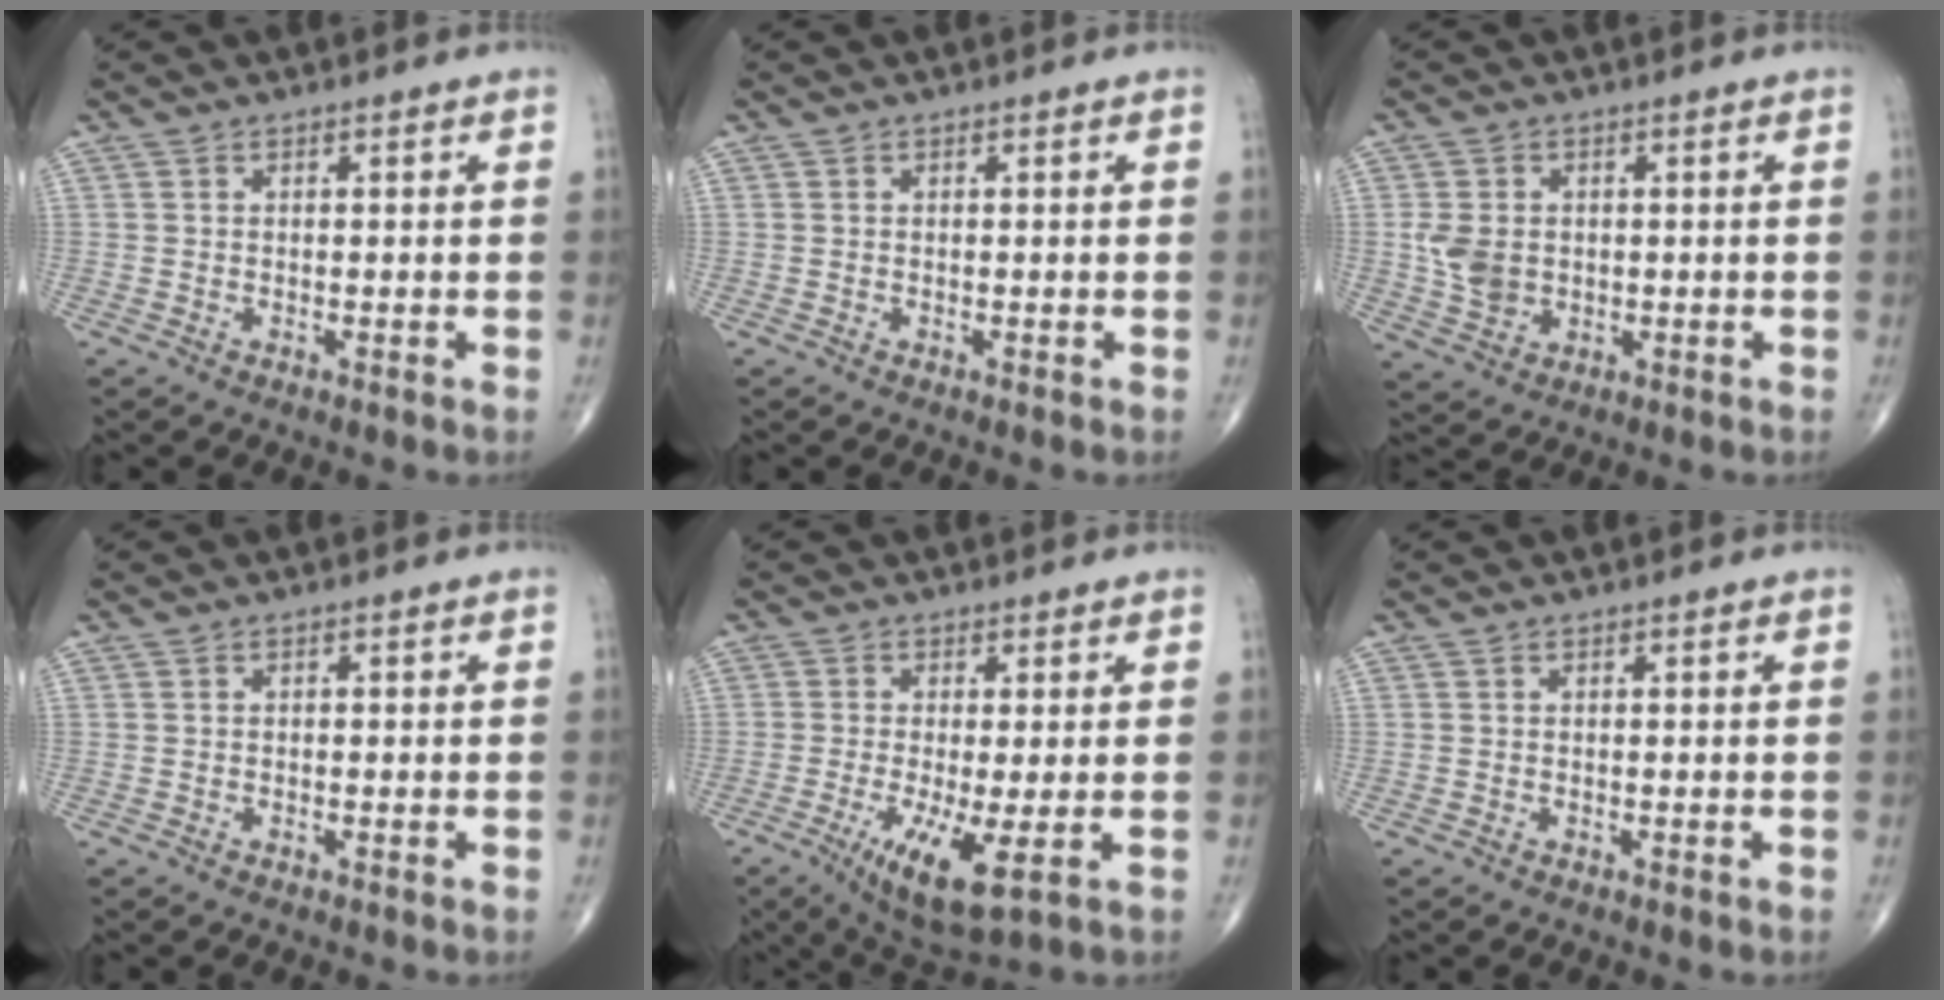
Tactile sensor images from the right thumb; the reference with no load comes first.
{"total": 0.0}
{"total": 6.0, "force": [0.2, 4.7, 3.7], "torque": [-0.060, -0.001, 0.011]}
{"total": 0.0}
{"total": 9.0, "force": [-2.4, 2.0, 8.4], "torque": [-0.152, -0.024, -0.038]}
{"total": 0.0}